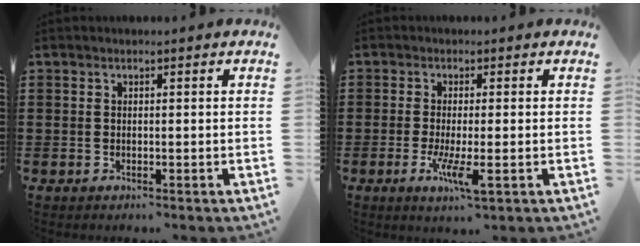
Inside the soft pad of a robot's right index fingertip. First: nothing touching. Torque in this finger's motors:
{"motor_torque": [0.81, -0.11, 0.17, 0.07]}